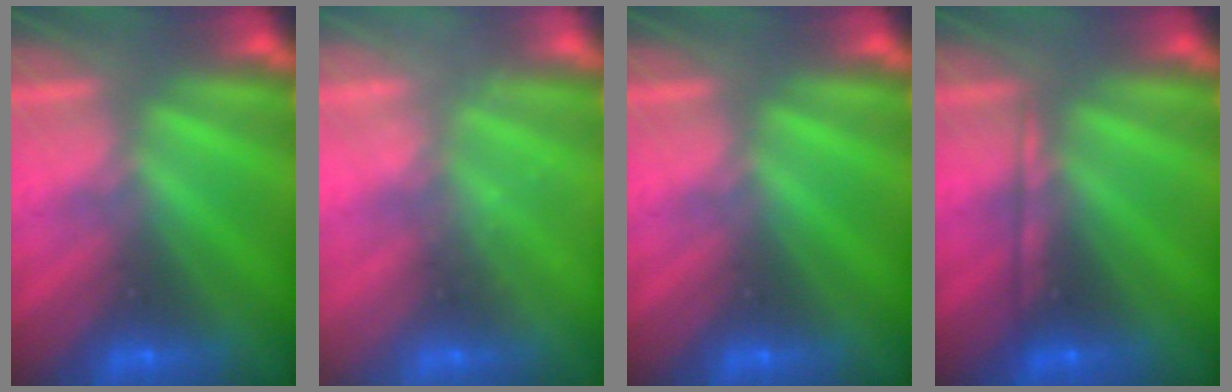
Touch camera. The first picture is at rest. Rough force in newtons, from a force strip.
{"total": 2.2}
{"total": 0.0}
{"total": 2.1}